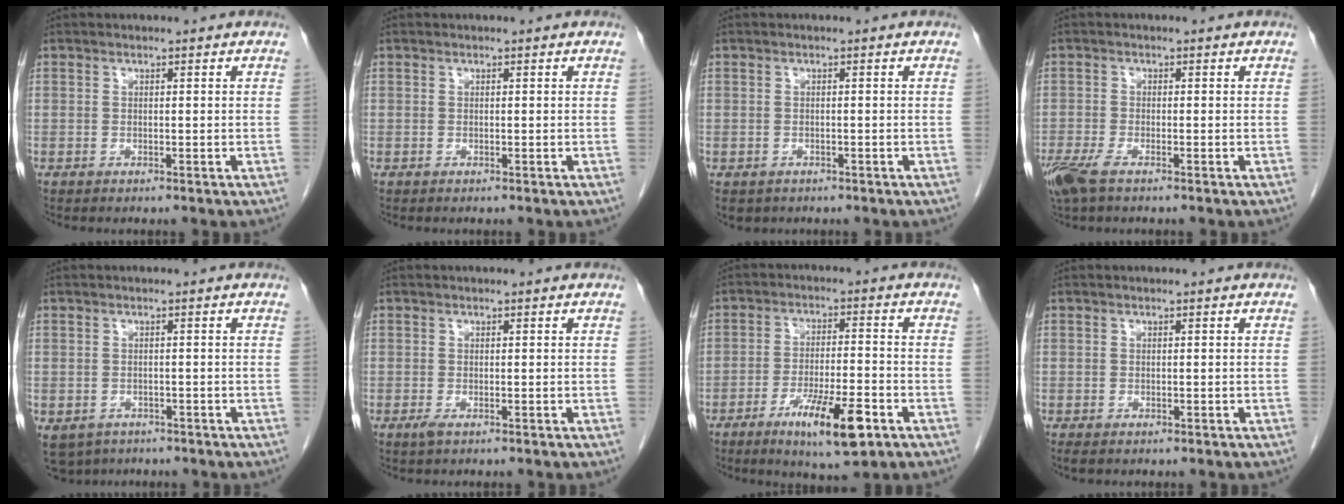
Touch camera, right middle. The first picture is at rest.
{"total": 0.0}
{"total": 2.9, "force": [-1.8, 2.1, 0.8], "torque": [-0.015, -0.003, -0.024]}
{"total": 4.7, "force": [-3.1, 1.2, 3.4], "torque": [-0.075, -0.013, -0.058]}
{"total": 6.6, "force": [-3.8, 5.0, 2.0], "torque": [-0.048, -0.003, -0.052]}
{"total": 1.0, "force": [-0.5, 0.2, 0.8], "torque": [-0.016, -0.002, -0.008]}
{"total": 10.2, "force": [-5.4, 1.5, 8.6], "torque": [-0.149, -0.015, -0.085]}
{"total": 1.0, "force": [-0.7, 0.5, 0.6], "torque": [-0.010, -0.002, -0.008]}